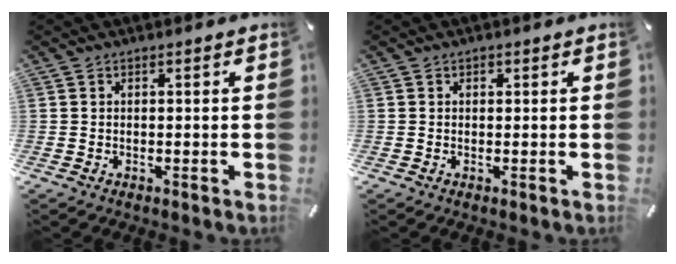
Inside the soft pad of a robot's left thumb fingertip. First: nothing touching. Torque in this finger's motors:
{"motor_torque": [0.07, 0.20, -0.11, -0.02, -0.01]}